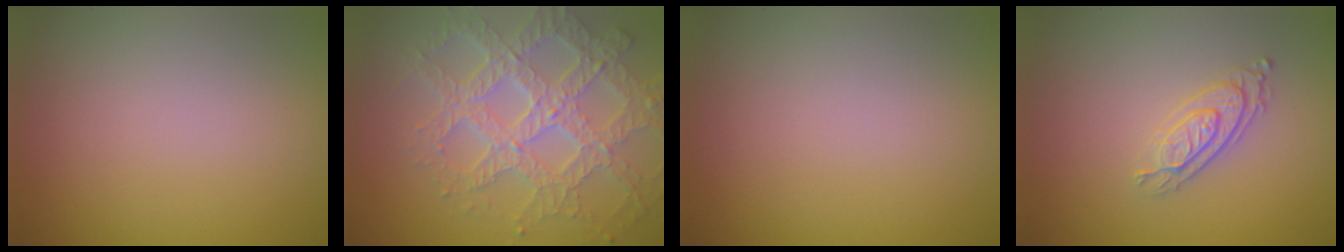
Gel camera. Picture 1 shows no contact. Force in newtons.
{"total": 7.8, "press": 5.7, "slide": 5.4}
{"total": 0.0}
{"total": 2.8, "press": 2.2, "slide": 1.7}